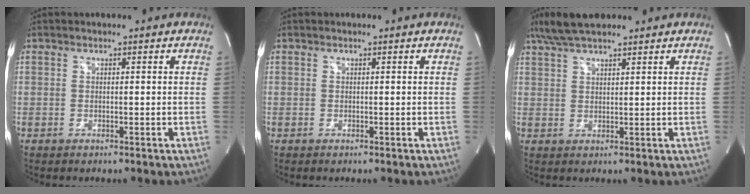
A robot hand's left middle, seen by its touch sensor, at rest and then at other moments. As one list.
[{"total": 0.0}, {"total": 7.8, "force": [6.2, 1.7, 4.4], "torque": [-0.085, 0.028, 0.114]}]